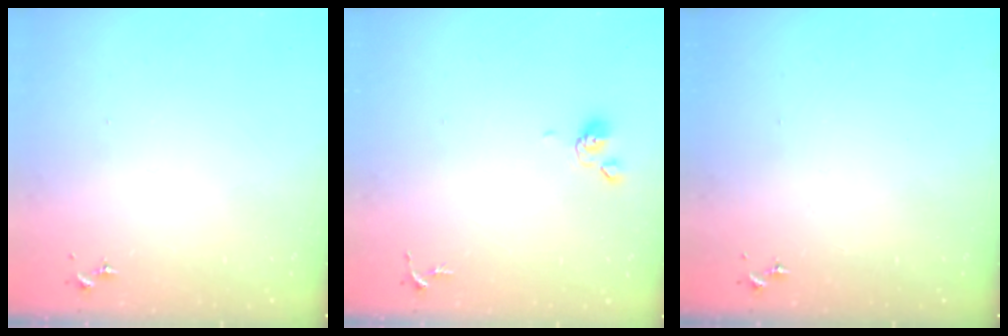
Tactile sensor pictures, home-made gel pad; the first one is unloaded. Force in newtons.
{"total": 4.7, "press": 4.7, "slide": 0.7}
{"total": 0.0}